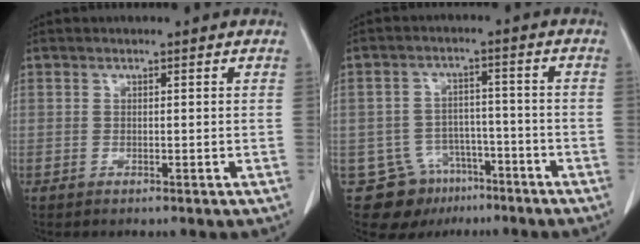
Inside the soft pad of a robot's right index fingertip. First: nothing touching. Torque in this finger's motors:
{"motor_torque": [-0.29, -0.09, -0.59, -0.15]}